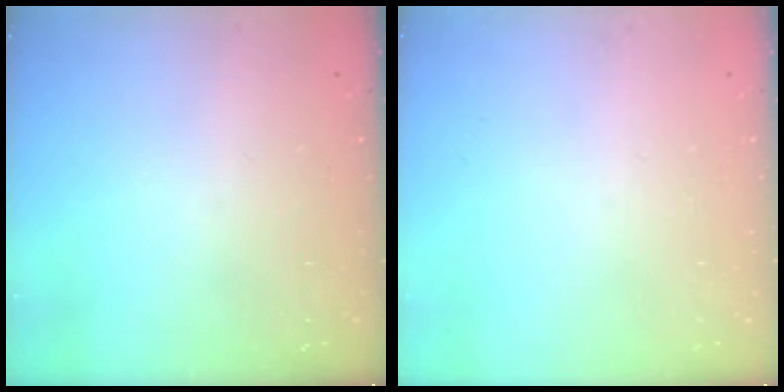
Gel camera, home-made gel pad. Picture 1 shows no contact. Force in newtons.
{"total": 0.0}